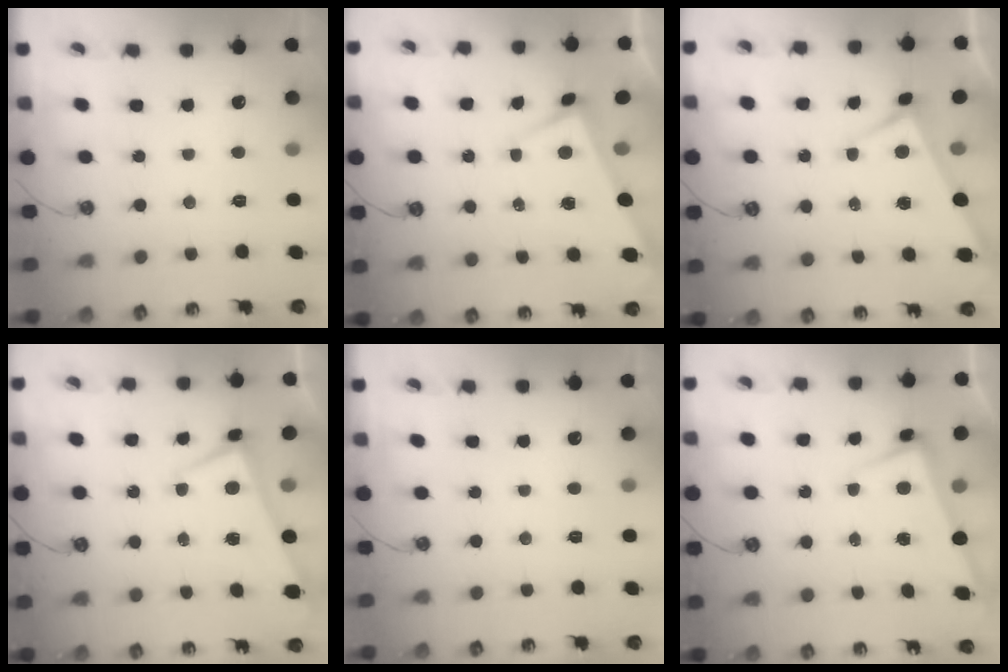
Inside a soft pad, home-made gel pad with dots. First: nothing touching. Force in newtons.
{"total": 3.7, "press": 3.7, "slide": 0.2}
{"total": 3.9, "press": 3.9, "slide": 0.7}
{"total": 1.0, "press": 0.9, "slide": 0.3}
{"total": 0.0}
{"total": 2.5, "press": 2.4, "slide": 0.6}